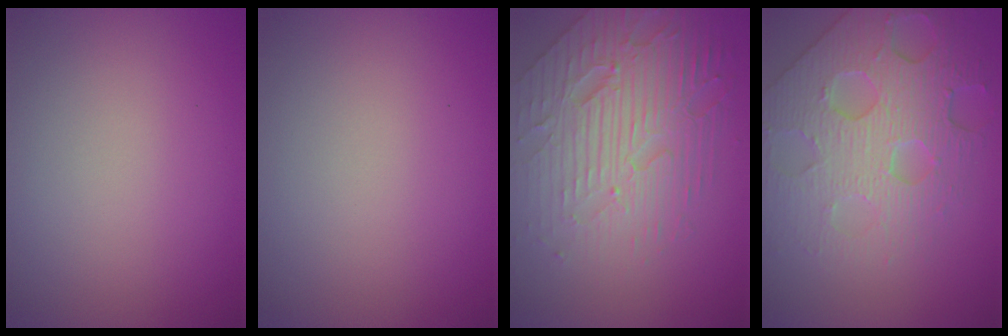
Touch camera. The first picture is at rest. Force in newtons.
{"total": 0.0}
{"total": 7.1, "press": 5.1, "slide": 5.0}
{"total": 7.1, "press": 5.5, "slide": 4.5}